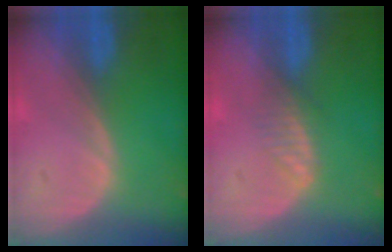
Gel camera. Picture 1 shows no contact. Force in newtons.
{"total": 2.3, "press": 2.3, "slide": 0.1}